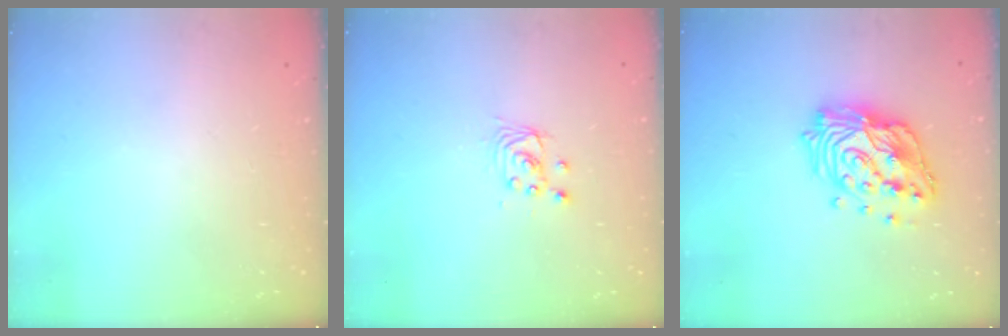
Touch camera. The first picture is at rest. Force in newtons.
{"total": 2.9, "press": 2.9, "slide": 0.1}
{"total": 18.2, "press": 18.1, "slide": 1.5}